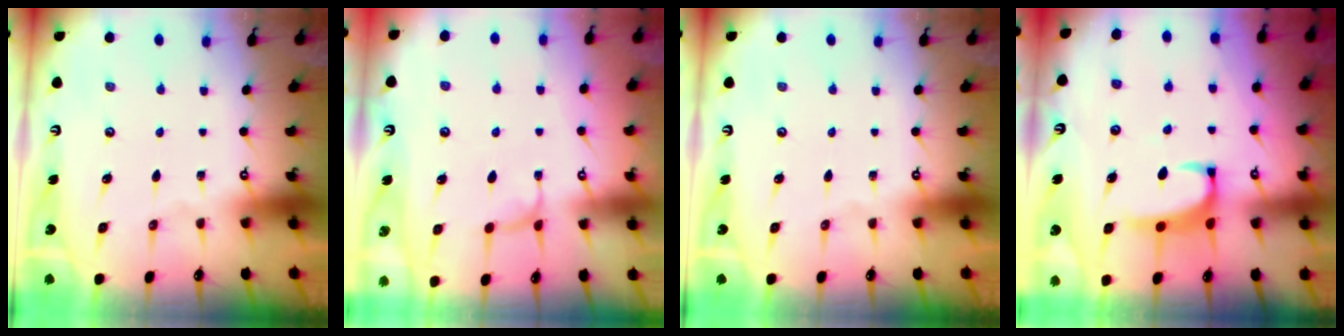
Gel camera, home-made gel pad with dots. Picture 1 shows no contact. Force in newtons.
{"total": 1.9, "press": 1.8, "slide": 0.5}
{"total": 0.0}
{"total": 2.5, "press": 2.4, "slide": 0.7}